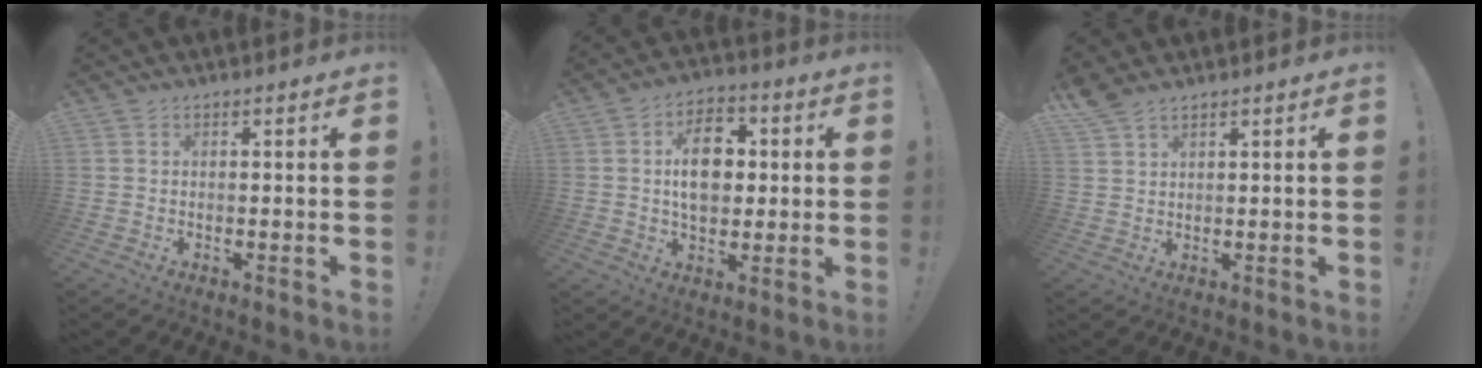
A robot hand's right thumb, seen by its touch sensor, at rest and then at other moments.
{"total": 12.9, "force": [1.4, 9.1, 9.1], "torque": [-0.134, 0.011, 0.028]}
{"total": 4.1, "force": [3.4, 1.2, 2.0], "torque": [-0.040, -0.021, 0.064]}